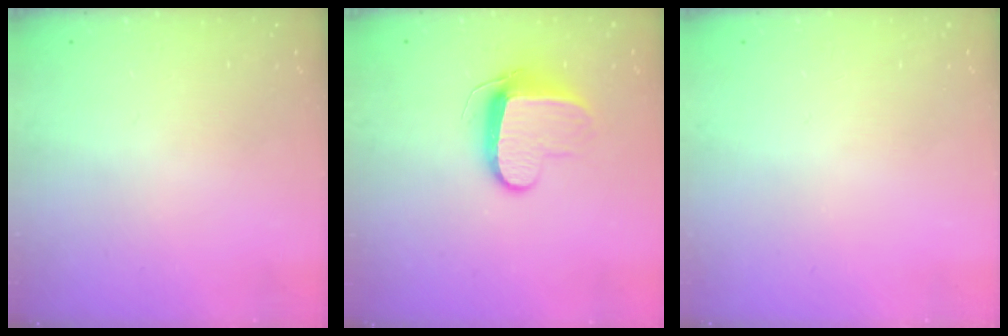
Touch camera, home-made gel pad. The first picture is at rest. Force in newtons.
{"total": 9.5, "press": 9.5, "slide": 0.2}
{"total": 0.0}